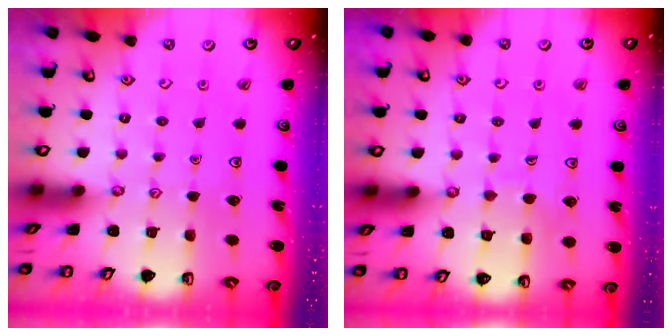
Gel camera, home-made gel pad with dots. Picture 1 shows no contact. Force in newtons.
{"total": 5.5, "press": 5.5, "slide": 0.5}